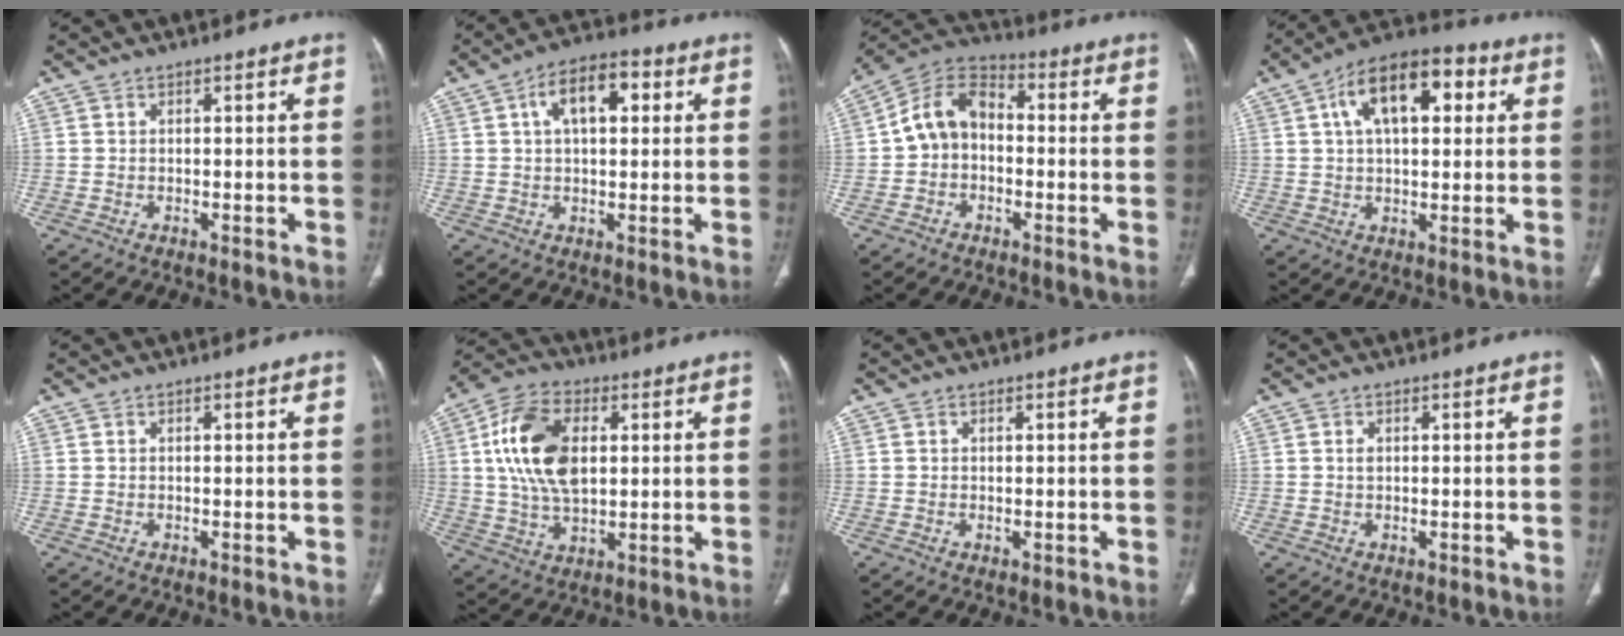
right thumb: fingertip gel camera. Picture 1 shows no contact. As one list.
[{"total": 9.8, "force": [2.9, 5.2, 7.8], "torque": [-0.112, 0.018, 0.040]}, {"total": 10.0, "force": [-0.6, 7.6, 6.5], "torque": [-0.099, 0.036, -0.029]}, {"total": 15.3, "force": [4.8, 7.9, 12.2], "torque": [-0.173, 0.023, 0.070]}, {"total": 0.0}, {"total": 15.5, "force": [2.9, 9.3, 12.1], "torque": [-0.224, 0.005, 0.052]}, {"total": 0.7, "force": [-0.1, 0.4, 0.5], "torque": [-0.010, -0.002, 0.001]}, {"total": 1.0, "force": [0.2, 0.7, 0.7], "torque": [-0.013, 0.000, 0.004]}]